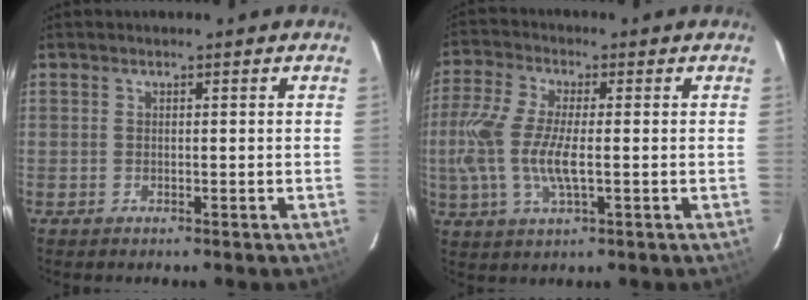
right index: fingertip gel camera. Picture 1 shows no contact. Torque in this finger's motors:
{"motor_torque": [1.31, -0.10, 0.86, 0.21]}